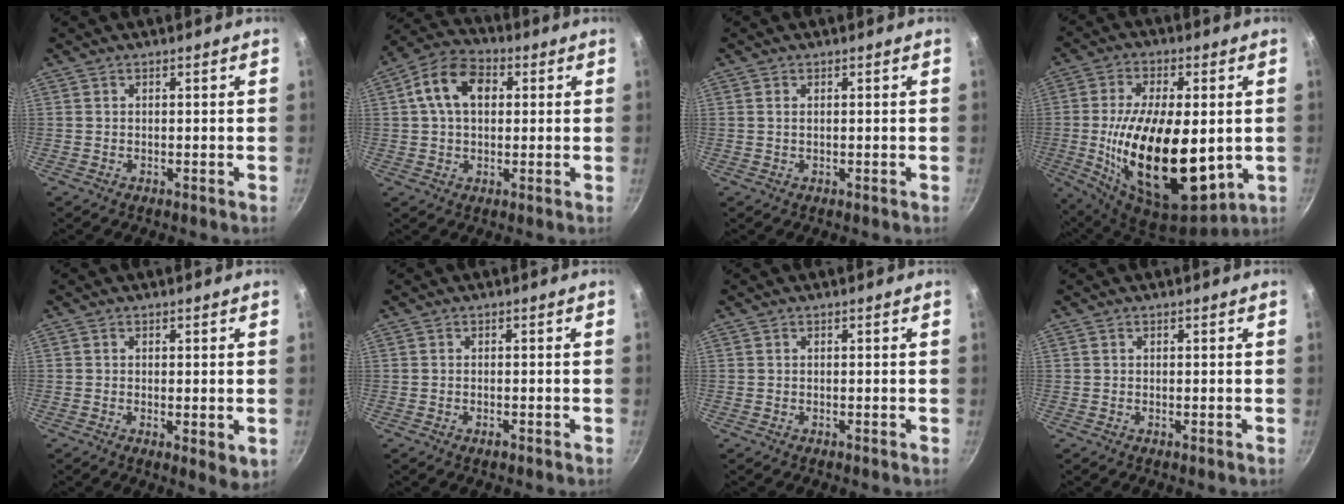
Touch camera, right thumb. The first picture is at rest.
{"total": 10.8, "force": [2.3, 7.3, 7.6], "torque": [-0.114, 0.021, 0.023]}
{"total": 0.8, "force": [0.2, 0.4, 0.7], "torque": [-0.012, 0.001, 0.003]}
{"total": 24.0, "force": [-1.4, 11.8, 20.9], "torque": [-0.366, -0.013, -0.013]}
{"total": 3.8, "force": [-0.2, 1.4, 3.5], "torque": [-0.051, -0.014, -0.002]}
{"total": 0.9, "force": [-0.6, 0.4, 0.6], "torque": [-0.012, 0.002, -0.010]}
{"total": 0.0}
{"total": 0.0}